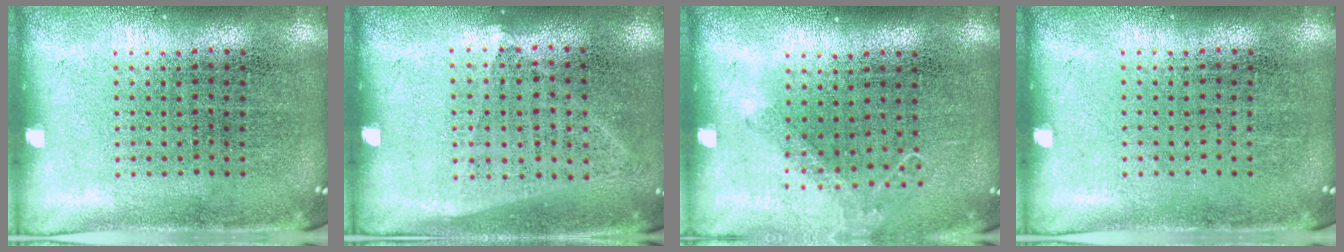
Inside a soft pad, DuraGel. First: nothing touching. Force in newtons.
{"total": 1.0, "press": 0.9, "slide": 0.6}
{"total": 0.9, "press": 0.9, "slide": 0.1}
{"total": 0.0}